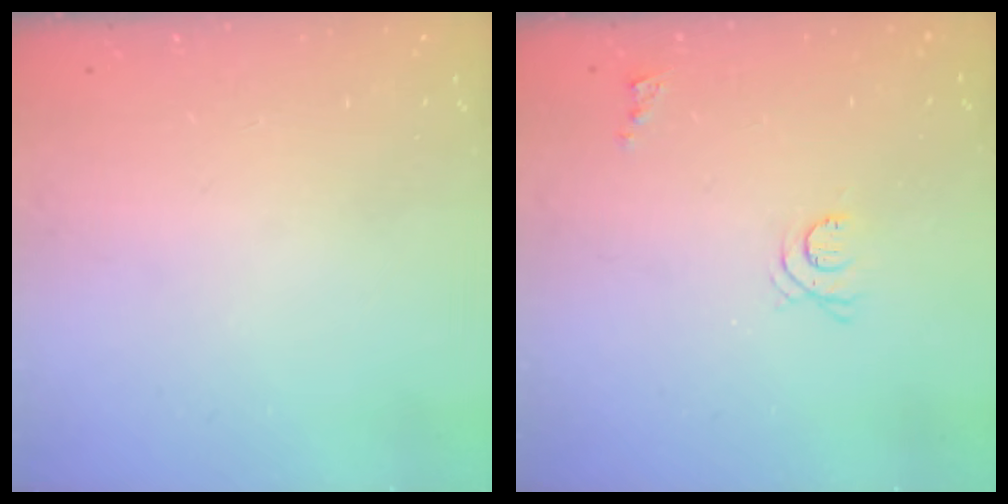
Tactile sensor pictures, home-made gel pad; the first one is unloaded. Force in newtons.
{"total": 7.0, "press": 6.9, "slide": 1.1}